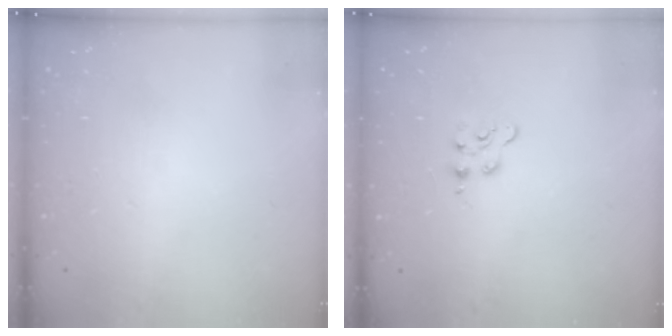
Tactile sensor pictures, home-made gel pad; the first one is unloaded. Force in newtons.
{"total": 2.2, "press": 2.2, "slide": 0.5}